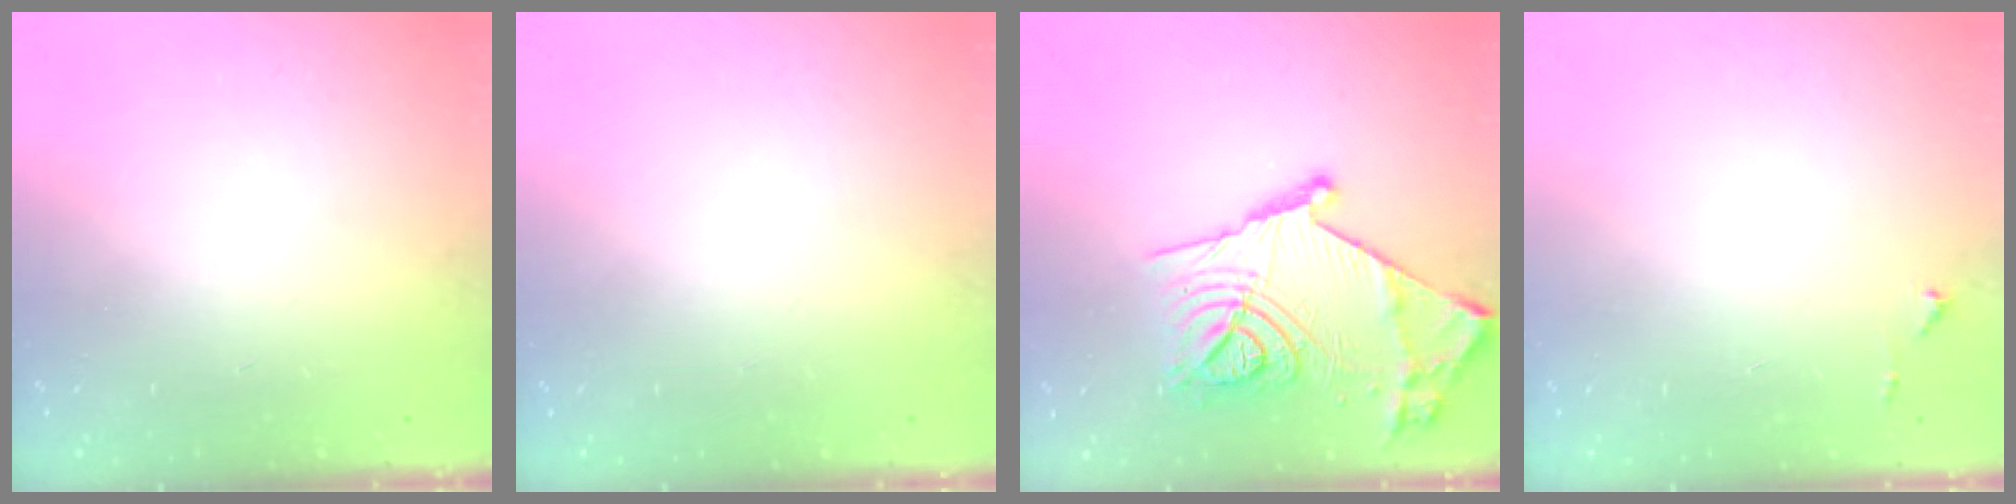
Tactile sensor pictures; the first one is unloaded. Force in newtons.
{"total": 0.0}
{"total": 22.3, "press": 22.3, "slide": 1.1}
{"total": 4.3, "press": 4.2, "slide": 0.7}